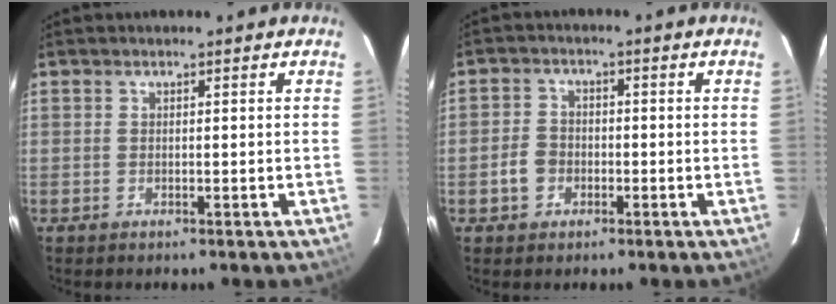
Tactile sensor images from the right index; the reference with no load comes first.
{"total": 4.2, "force": [-1.6, 3.5, 1.5], "torque": [-0.035, 0.012, -0.026]}